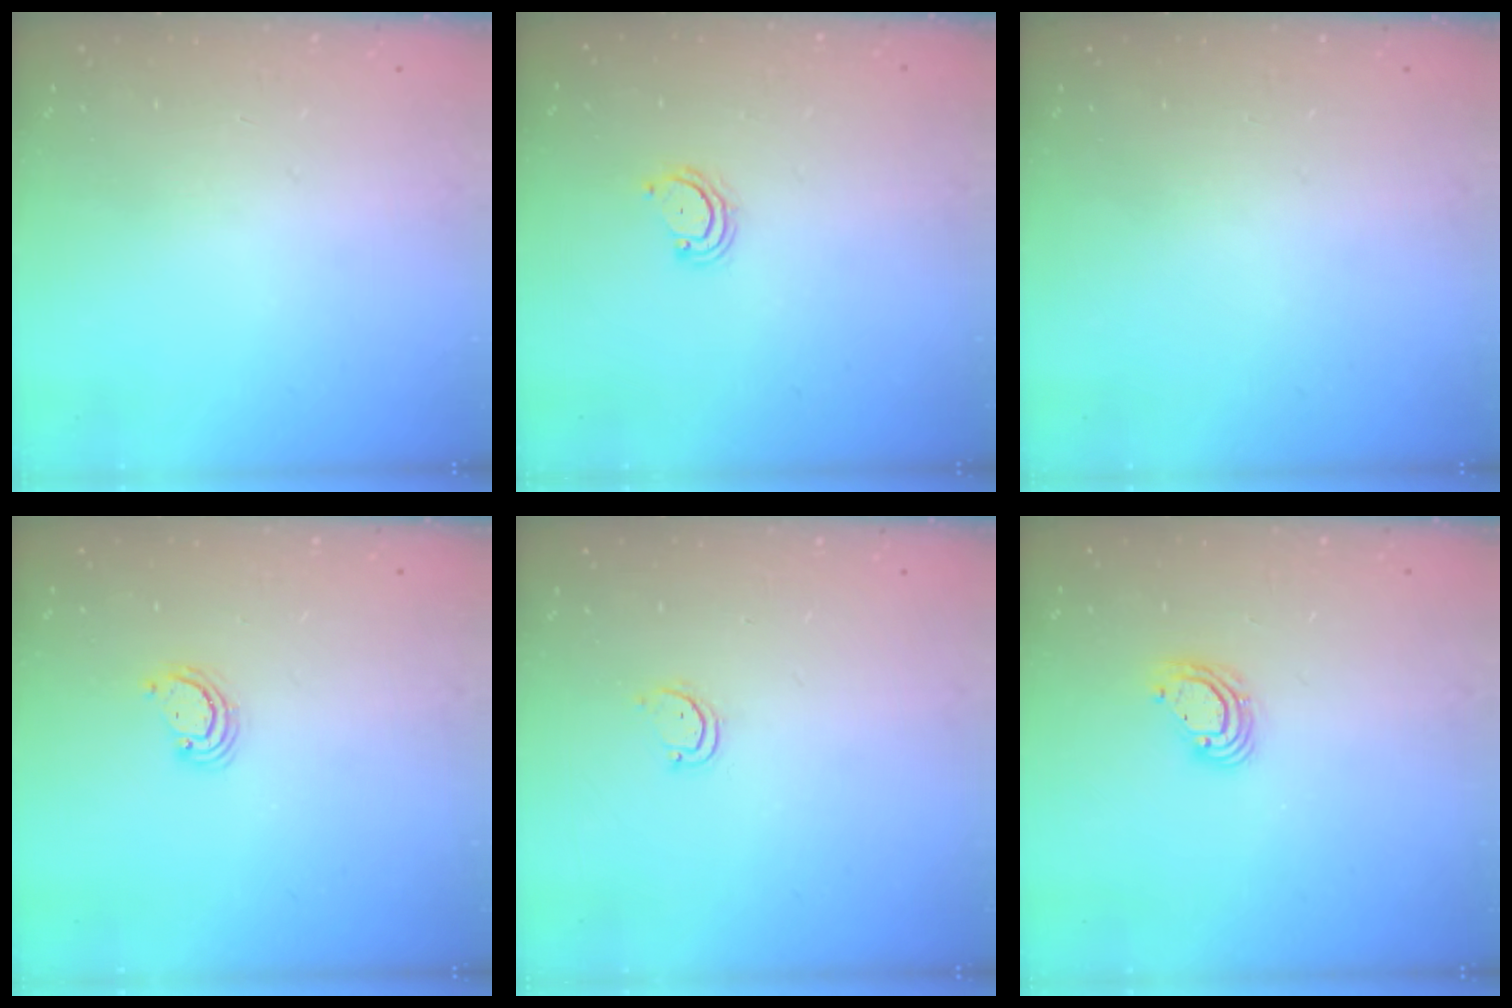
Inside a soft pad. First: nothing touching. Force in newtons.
{"total": 3.6, "press": 3.6, "slide": 0.3}
{"total": 0.0}
{"total": 2.5, "press": 2.5, "slide": 0.3}
{"total": 2.7, "press": 2.6, "slide": 0.3}
{"total": 6.6, "press": 6.6, "slide": 0.9}